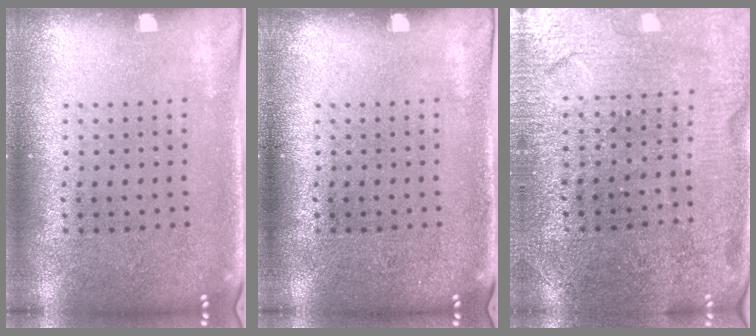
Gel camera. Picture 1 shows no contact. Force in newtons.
{"total": 0.0}
{"total": 1.5, "press": 1.5, "slide": 0.2}